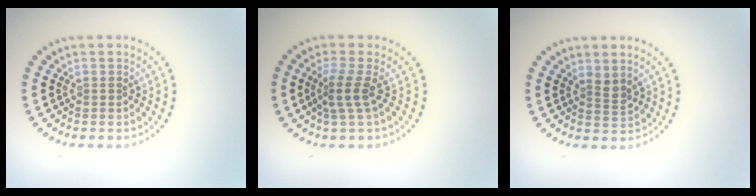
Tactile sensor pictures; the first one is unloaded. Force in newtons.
{"total": 2.3, "press": 1.6, "slide": 1.6}
{"total": 1.4, "press": 1.1, "slide": 1.0}